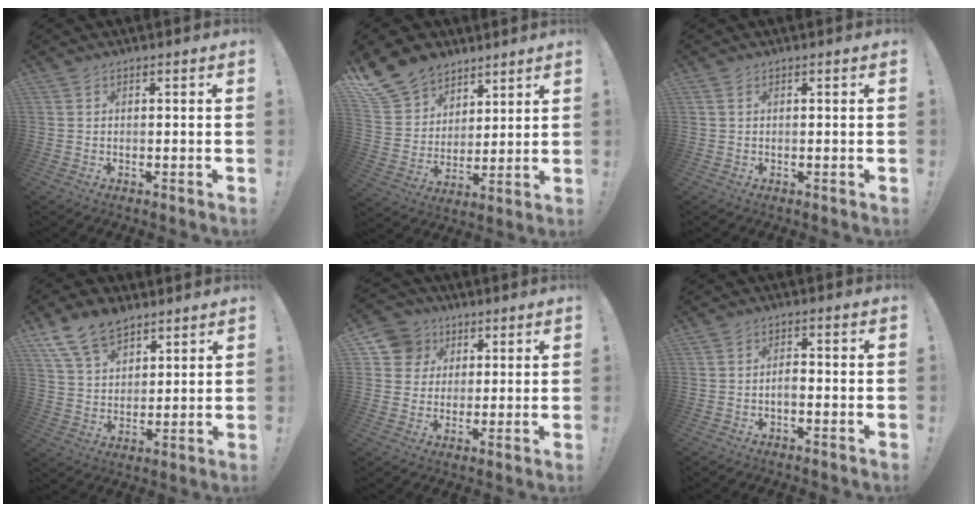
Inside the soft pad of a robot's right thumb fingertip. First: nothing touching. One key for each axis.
{"total": 13.1, "fx": 9.6, "fy": 8.6, "fz": 2.8, "tx": -0.069, "ty": -0.068, "tz": 0.192}
{"total": 0.5, "fx": 0.2, "fy": 0.2, "fz": 0.4, "tx": -0.018, "ty": 0.004, "tz": 0.006}
{"total": 12.5, "fx": 8.8, "fy": 7.2, "fz": 5.2, "tx": -0.096, "ty": -0.047, "tz": 0.170}
{"total": 9.9, "fx": 3.5, "fy": 9.0, "fz": 2.2, "tx": -0.030, "ty": -0.013, "tz": 0.073}
{"total": 2.8, "fx": -1.1, "fy": 1.2, "fz": 2.3, "tx": -0.046, "ty": 0.007, "tz": -0.019}